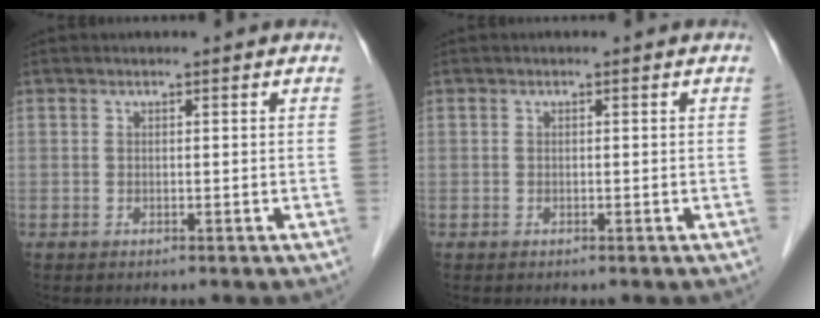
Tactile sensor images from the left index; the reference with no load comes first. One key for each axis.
{"total": 0.0}